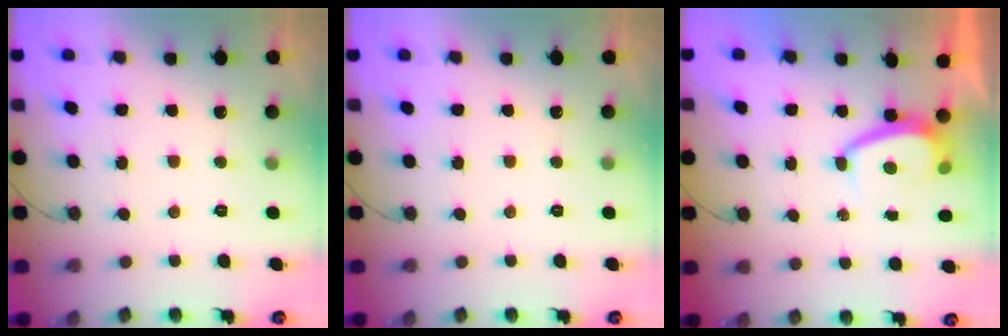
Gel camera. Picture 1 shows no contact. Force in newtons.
{"total": 0.0}
{"total": 2.8, "press": 2.7, "slide": 0.5}